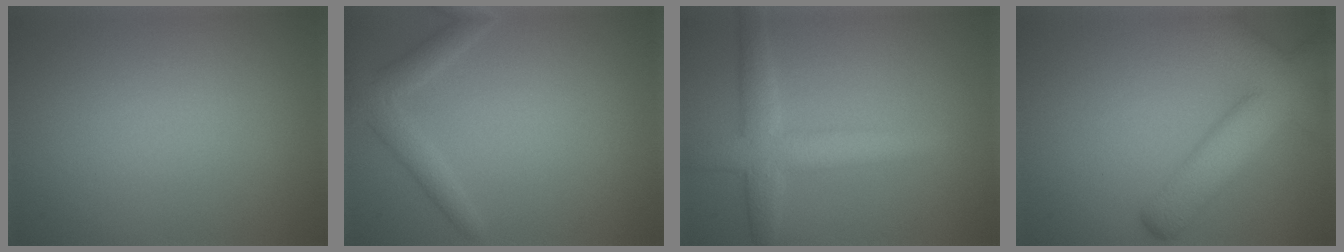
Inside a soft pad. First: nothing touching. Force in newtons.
{"total": 2.4, "press": 2.4, "slide": 0.1}
{"total": 4.2, "press": 4.2, "slide": 0.2}
{"total": 7.3, "press": 7.3, "slide": 0.4}